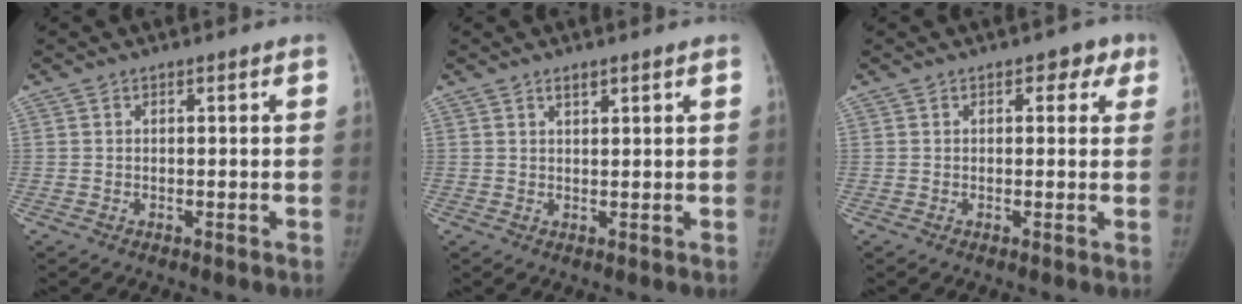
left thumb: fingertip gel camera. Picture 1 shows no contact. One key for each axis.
{"total": 1.5, "fx": 1.1, "fy": 0.5, "fz": 0.9, "tx": -0.008, "ty": -0.007, "tz": 0.019}
{"total": 3.3, "fx": 1.4, "fy": 2.4, "fz": 1.9, "tx": 0.016, "ty": 0.002, "tz": 0.008}